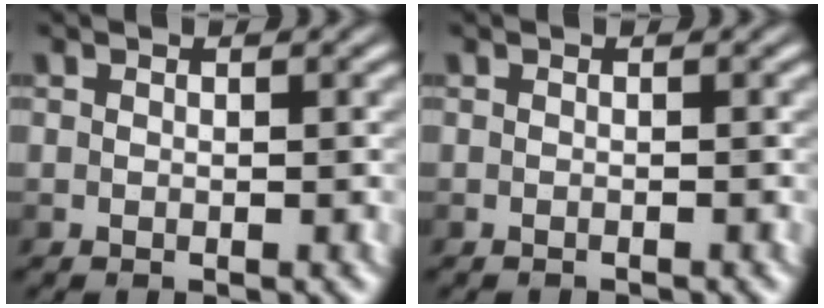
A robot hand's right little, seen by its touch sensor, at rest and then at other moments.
{"total": 0.8, "force": [-0.8, 0.1, 0.2], "torque": [0.003, -0.002, -0.013]}